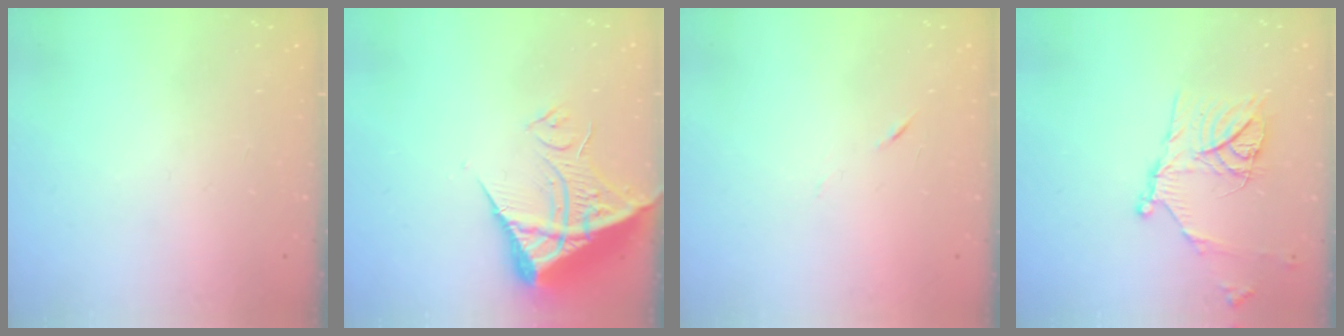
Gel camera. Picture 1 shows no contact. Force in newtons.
{"total": 10.6, "press": 10.5, "slide": 1.1}
{"total": 3.7, "press": 3.6, "slide": 0.9}
{"total": 15.6, "press": 15.5, "slide": 1.4}